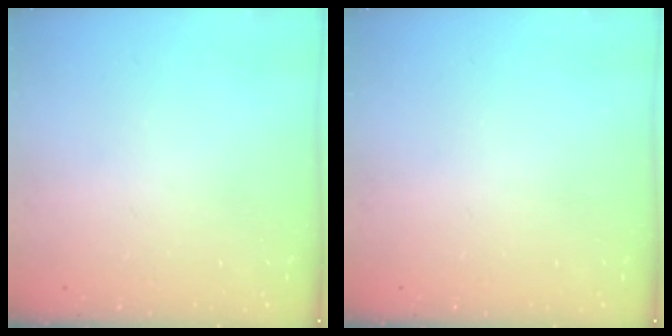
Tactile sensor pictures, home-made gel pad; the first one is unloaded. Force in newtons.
{"total": 0.0}